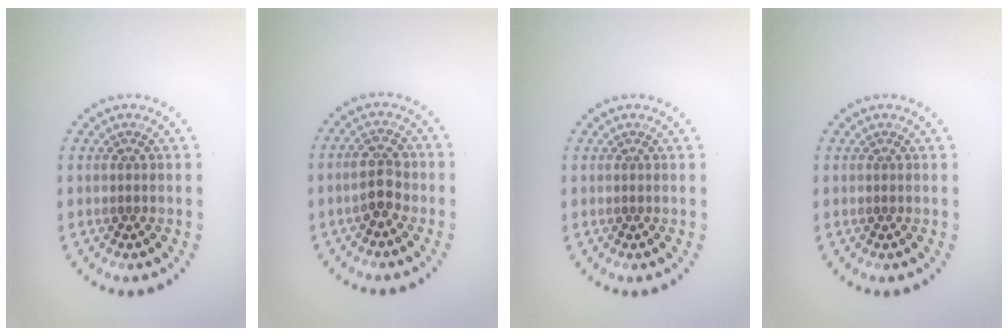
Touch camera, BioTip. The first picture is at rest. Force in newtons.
{"total": 2.7, "press": 2.7, "slide": 0.4}
{"total": 0.0}
{"total": 0.0}